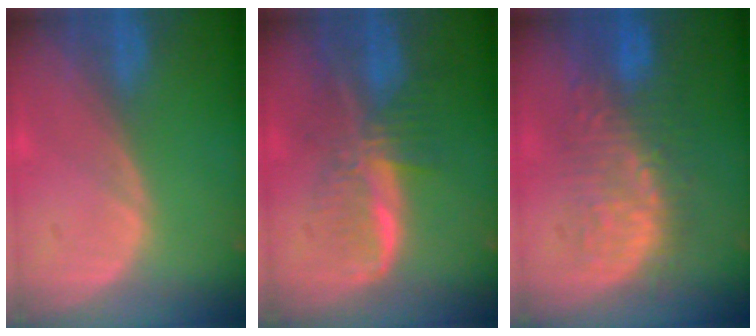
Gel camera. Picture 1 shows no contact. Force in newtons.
{"total": 8.1, "press": 6.9, "slide": 4.2}
{"total": 9.2, "press": 8.9, "slide": 2.1}